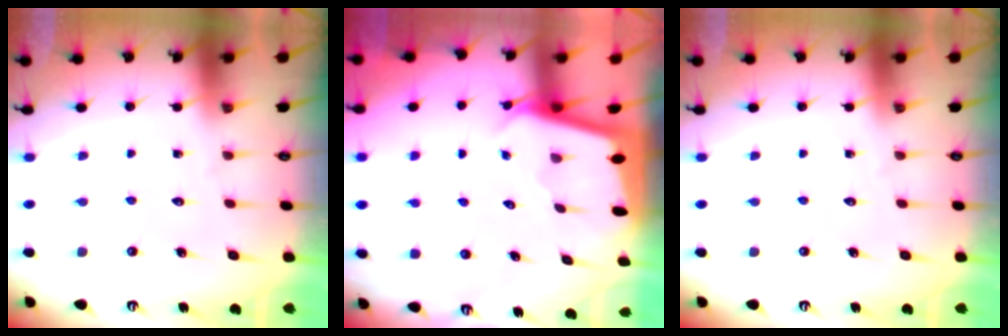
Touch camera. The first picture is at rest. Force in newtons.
{"total": 2.0, "press": 2.0, "slide": 0.1}
{"total": 0.0}